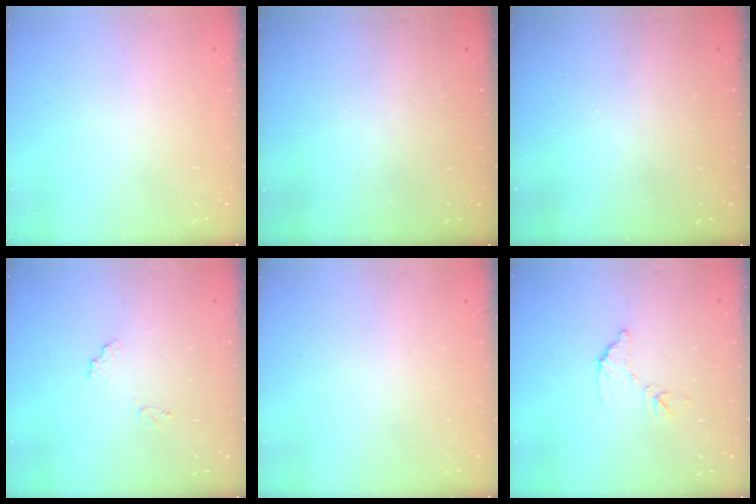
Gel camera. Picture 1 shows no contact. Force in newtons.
{"total": 3.1, "press": 3.1, "slide": 0.1}
{"total": 3.2, "press": 3.2, "slide": 0.1}
{"total": 7.7, "press": 7.7, "slide": 0.5}
{"total": 0.0}
{"total": 7.9, "press": 7.9, "slide": 0.3}